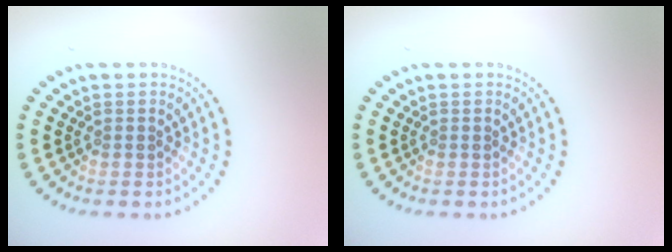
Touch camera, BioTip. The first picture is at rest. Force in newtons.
{"total": 0.0}